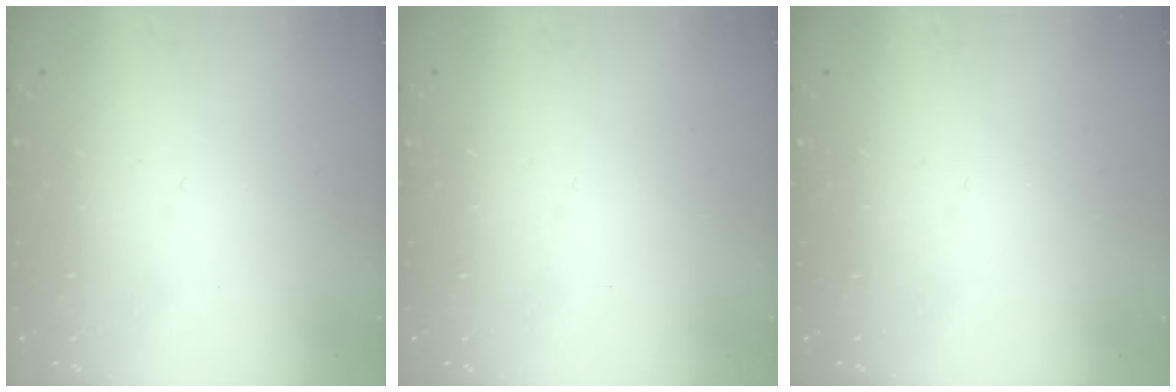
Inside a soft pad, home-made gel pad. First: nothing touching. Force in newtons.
{"total": 0.0}
{"total": 0.0}